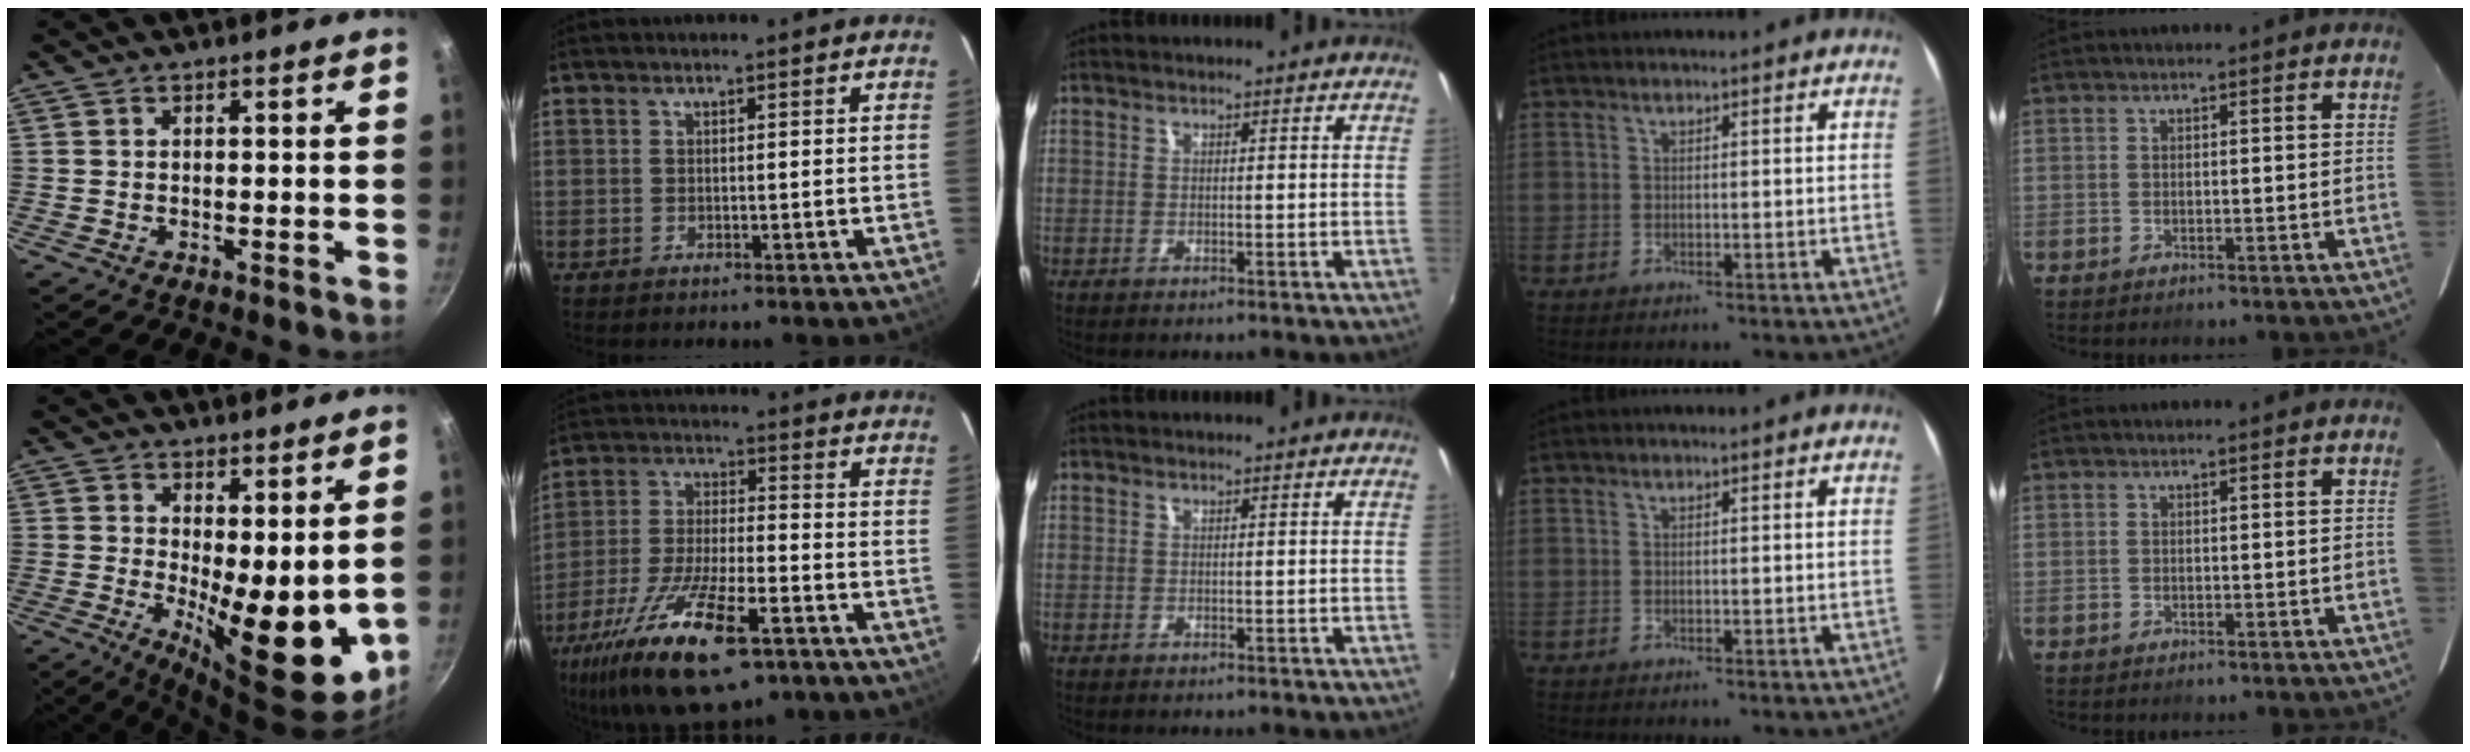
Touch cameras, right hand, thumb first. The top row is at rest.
{"thumb": {"total": 13.3, "force": [0.9, 5.1, 12.3], "torque": [-0.139, -0.032, 0.026]}, "index": {"total": 19.8, "force": [-11.8, 6.6, 14.4], "torque": [-0.284, -0.042, -0.207]}}